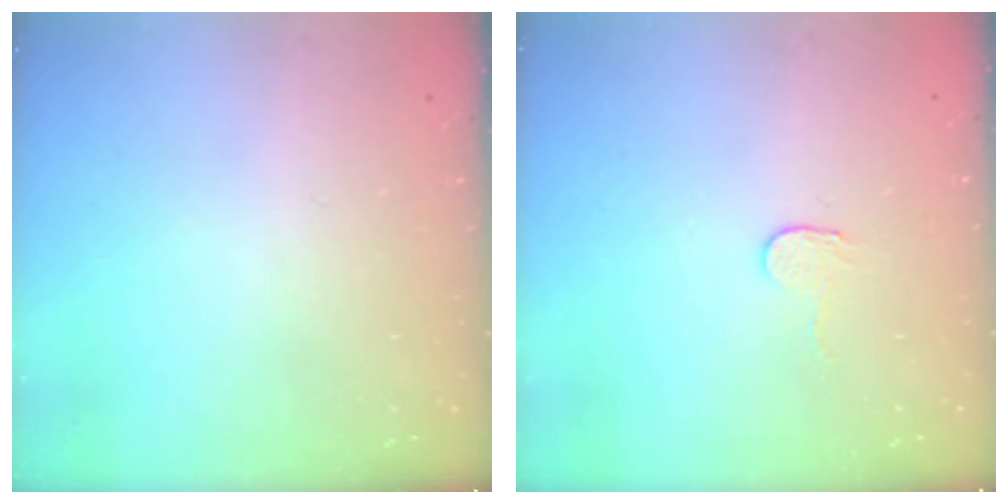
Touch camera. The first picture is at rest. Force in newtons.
{"total": 2.7, "press": 2.7, "slide": 0.2}